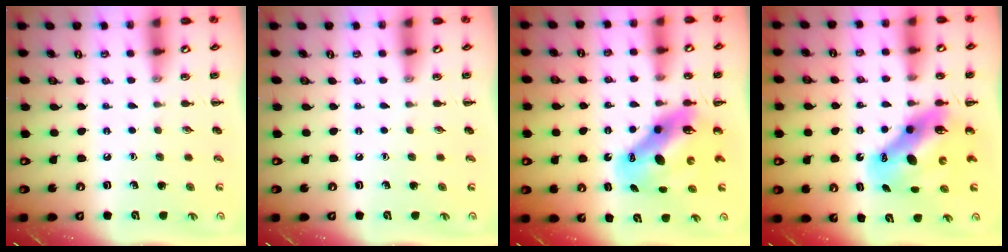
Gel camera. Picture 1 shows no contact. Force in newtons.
{"total": 0.0}
{"total": 11.5, "press": 11.1, "slide": 2.9}
{"total": 11.5, "press": 11.1, "slide": 2.9}